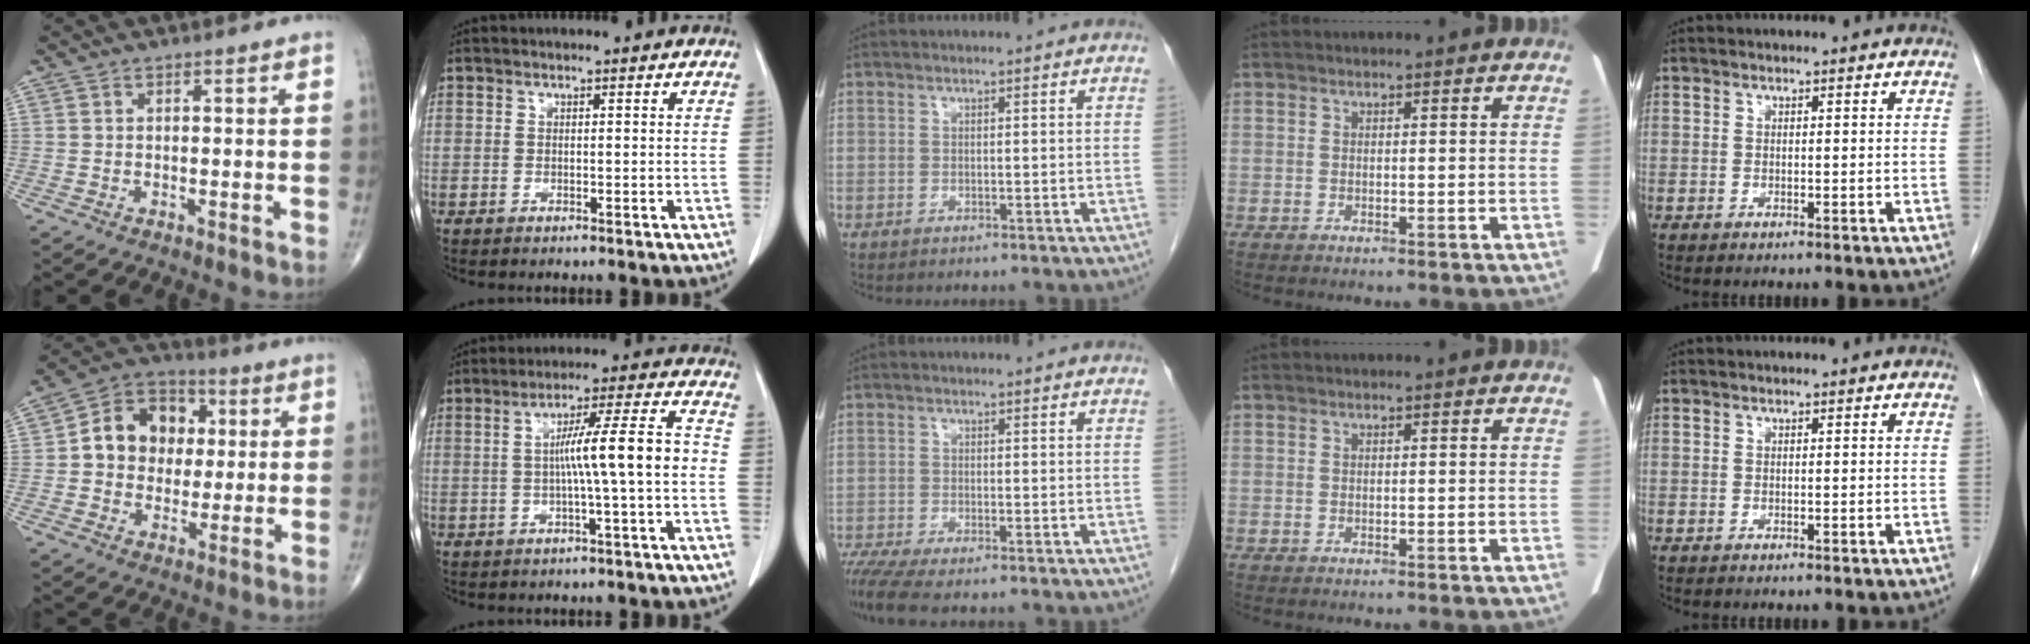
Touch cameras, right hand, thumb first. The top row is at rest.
{"thumb": {"total": 13.1, "force": [1.7, 10.7, 7.3], "torque": [-0.070, 0.016, 0.020]}, "index": {"total": 8.8, "force": [-1.1, -0.7, 8.7], "torque": [-0.140, 0.020, -0.016]}, "middle": {"total": 4.0, "force": [-3.3, -0.1, 2.4], "torque": [-0.043, -0.011, -0.063]}}